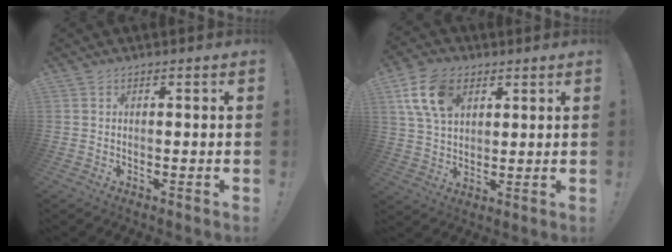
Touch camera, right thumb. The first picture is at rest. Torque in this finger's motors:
{"motor_torque": [1.39, 1.49, 0.19, 0.20, 0.18]}